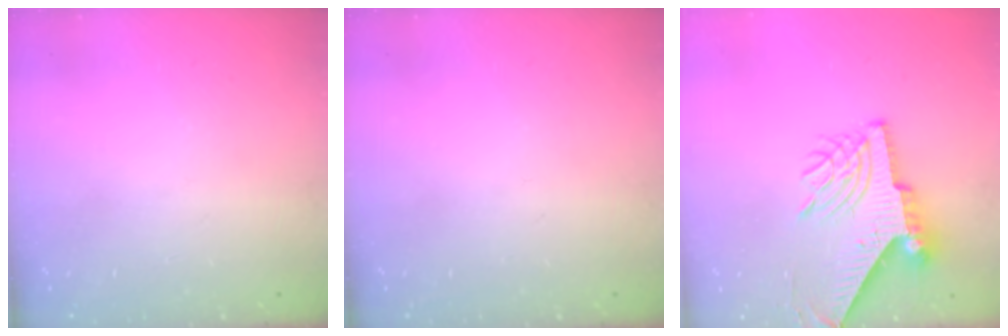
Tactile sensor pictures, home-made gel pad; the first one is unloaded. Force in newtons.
{"total": 0.0}
{"total": 10.8, "press": 10.7, "slide": 1.4}